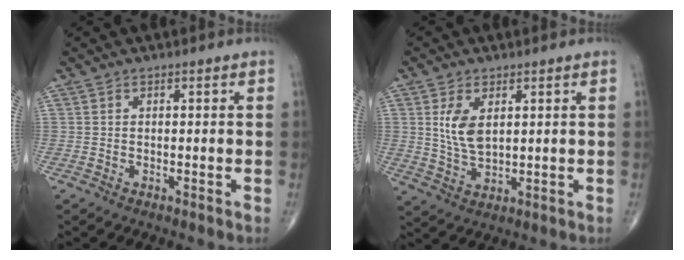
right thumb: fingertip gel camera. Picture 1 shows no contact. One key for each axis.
{"total": 6.5, "fx": 1.9, "fy": 3.5, "fz": 5.1, "tx": -0.093, "ty": -0.012, "tz": 0.045}